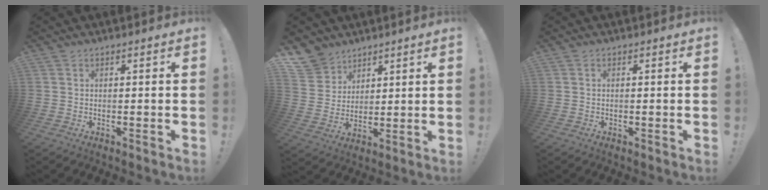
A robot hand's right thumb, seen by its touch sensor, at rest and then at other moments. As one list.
[{"total": 9.0, "force": [6.6, 5.9, 1.1], "torque": [-0.027, -0.050, 0.133]}, {"total": 0.0}]